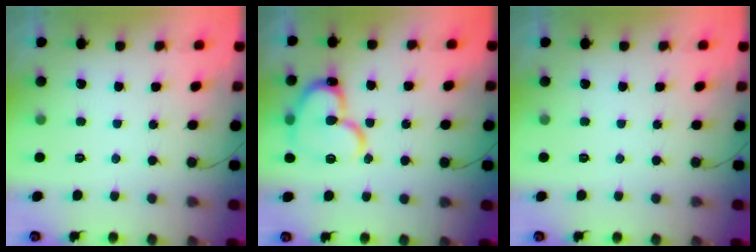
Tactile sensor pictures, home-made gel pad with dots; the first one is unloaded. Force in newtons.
{"total": 17.5, "press": 17.4, "slide": 1.6}
{"total": 0.0}